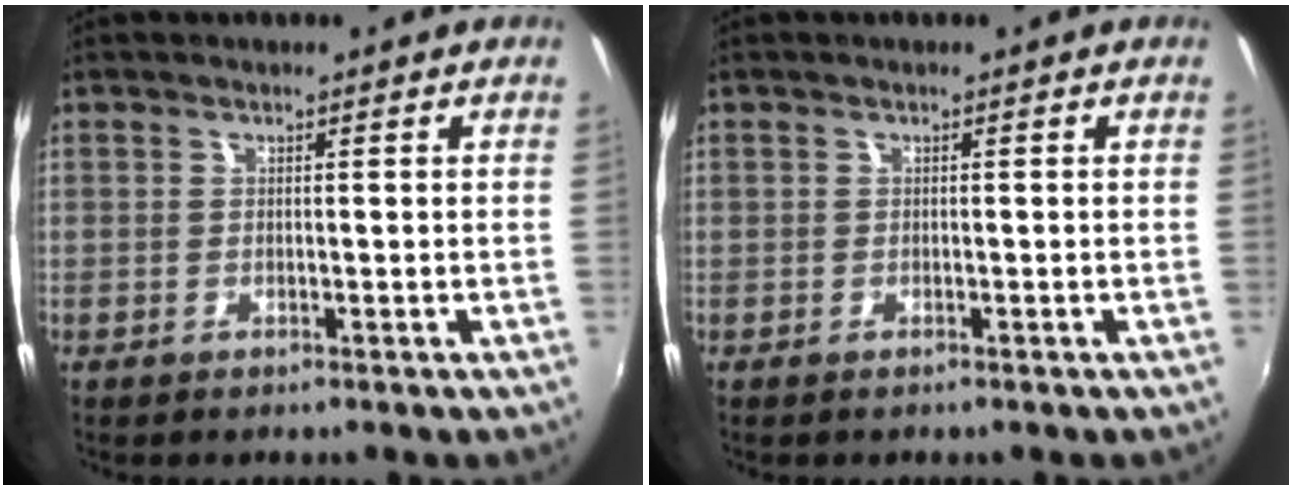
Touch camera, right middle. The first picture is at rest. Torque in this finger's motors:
{"motor_torque": [-0.34, -0.09, 0.05, 0.01]}